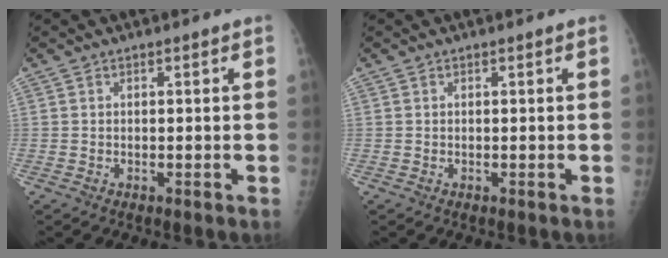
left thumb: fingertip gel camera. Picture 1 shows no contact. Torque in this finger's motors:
{"motor_torque": [-0.02, 0.02, 0.00, 0.00, 0.00]}